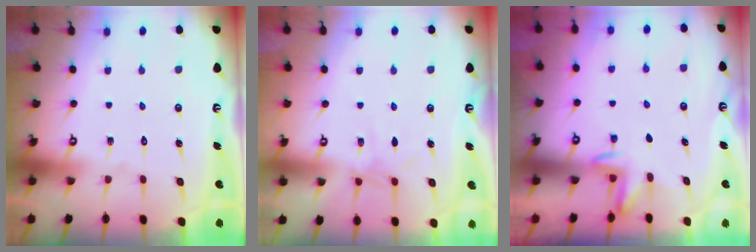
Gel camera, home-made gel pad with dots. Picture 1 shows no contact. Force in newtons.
{"total": 6.1, "press": 6.0, "slide": 0.7}
{"total": 2.3, "press": 2.2, "slide": 0.4}